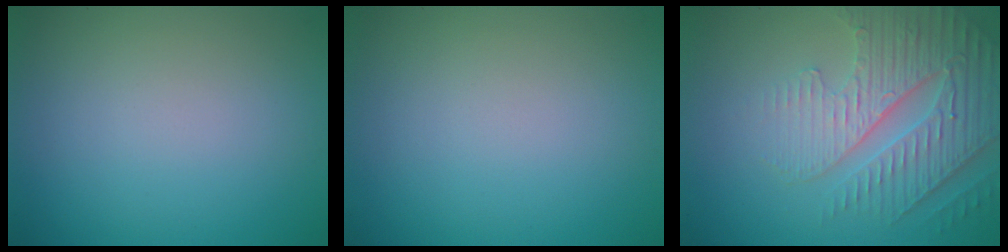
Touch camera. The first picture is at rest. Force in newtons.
{"total": 0.0}
{"total": 4.9, "press": 4.5, "slide": 2.0}